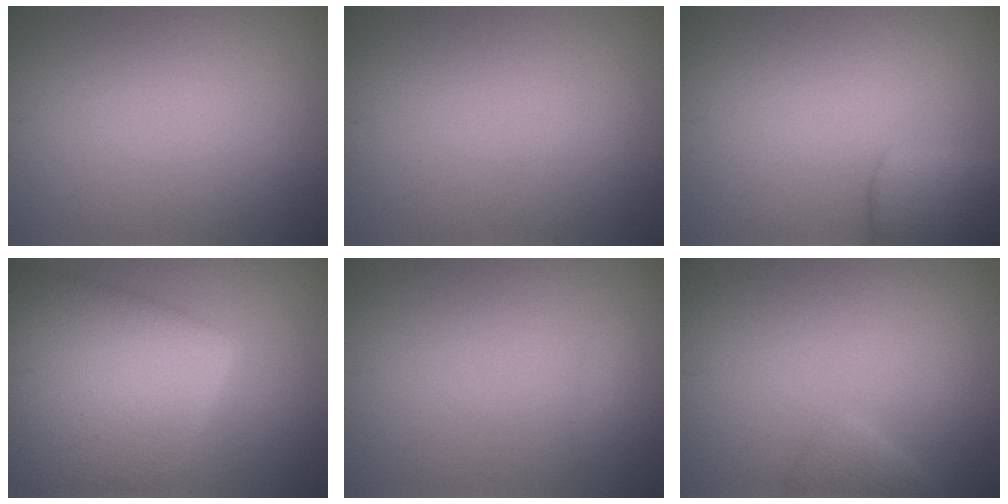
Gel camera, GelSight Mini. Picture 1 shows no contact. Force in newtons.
{"total": 0.0}
{"total": 3.6, "press": 3.6, "slide": 0.1}
{"total": 12.1, "press": 12.1, "slide": 0.6}
{"total": 0.5, "press": 0.5, "slide": 0.1}
{"total": 1.7, "press": 1.7, "slide": 0.1}